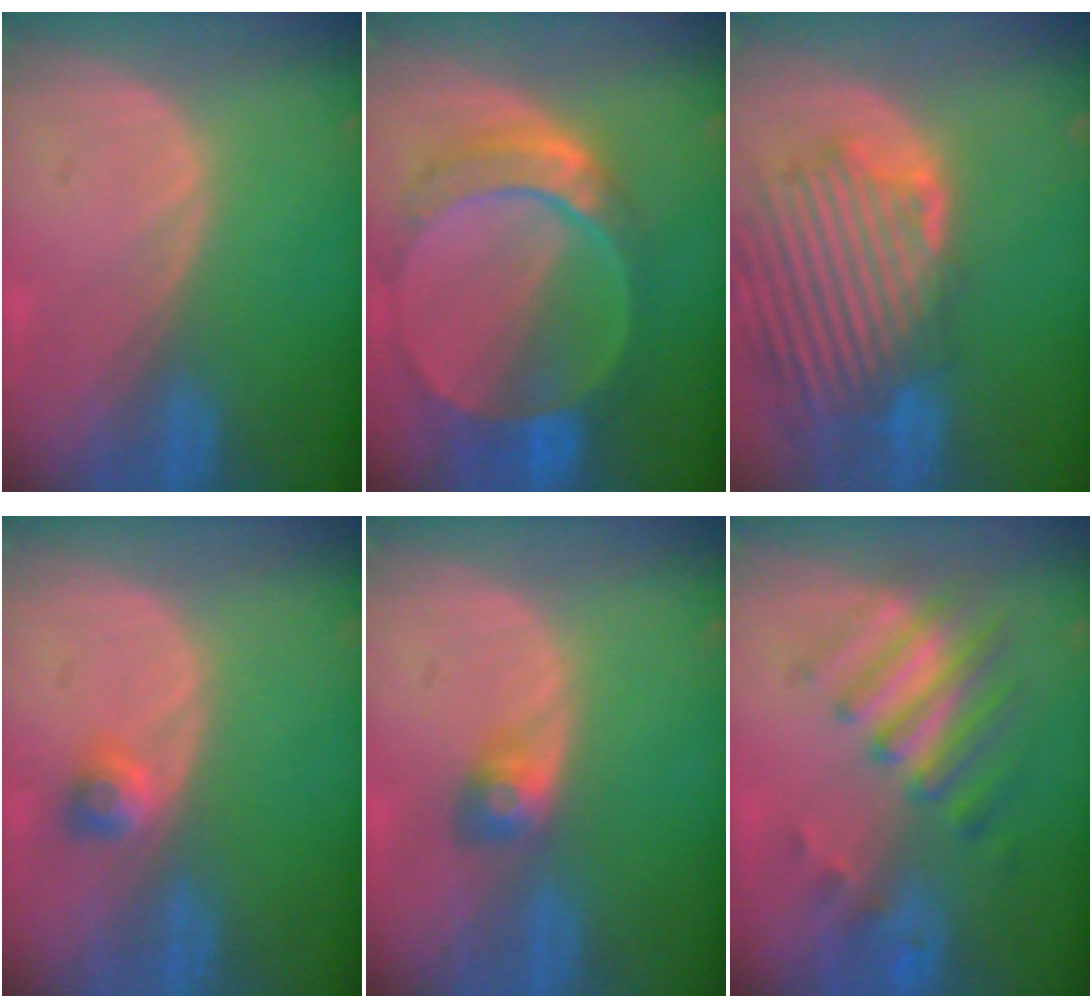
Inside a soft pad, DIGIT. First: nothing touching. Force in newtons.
{"total": 9.4, "press": 8.3, "slide": 4.4}
{"total": 13.0, "press": 11.4, "slide": 6.1}
{"total": 2.4, "press": 2.1, "slide": 1.2}
{"total": 3.0, "press": 2.6, "slide": 1.4}
{"total": 7.9, "press": 7.1, "slide": 3.6}